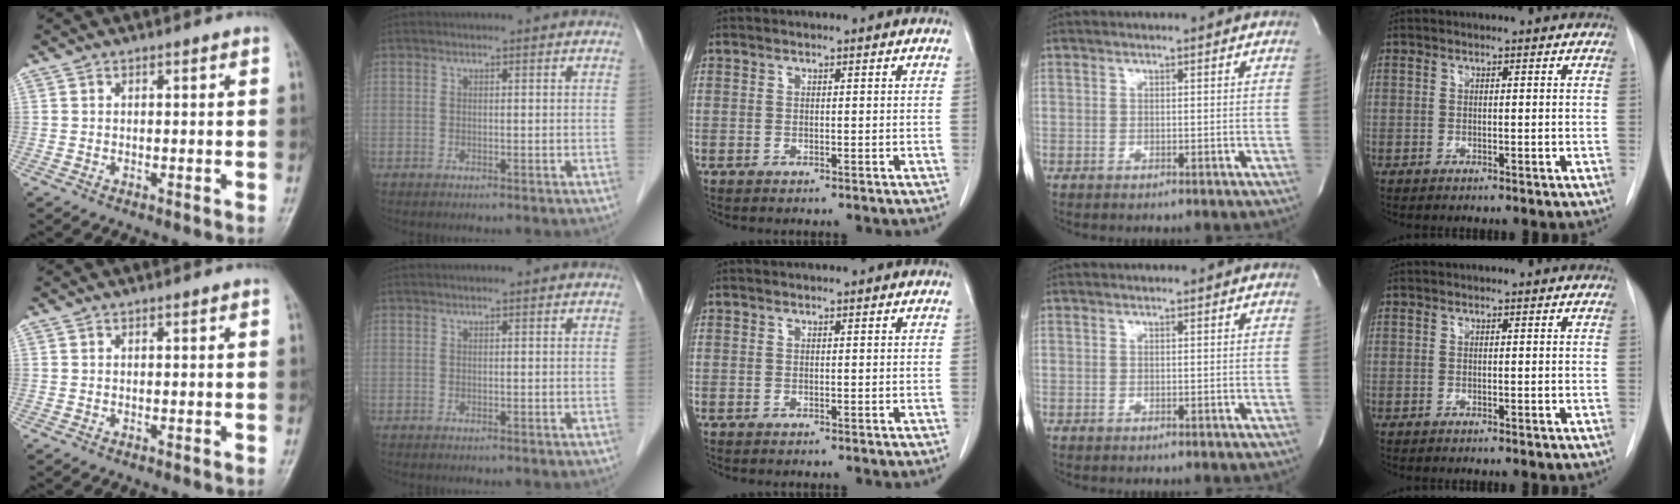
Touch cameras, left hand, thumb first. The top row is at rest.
{}